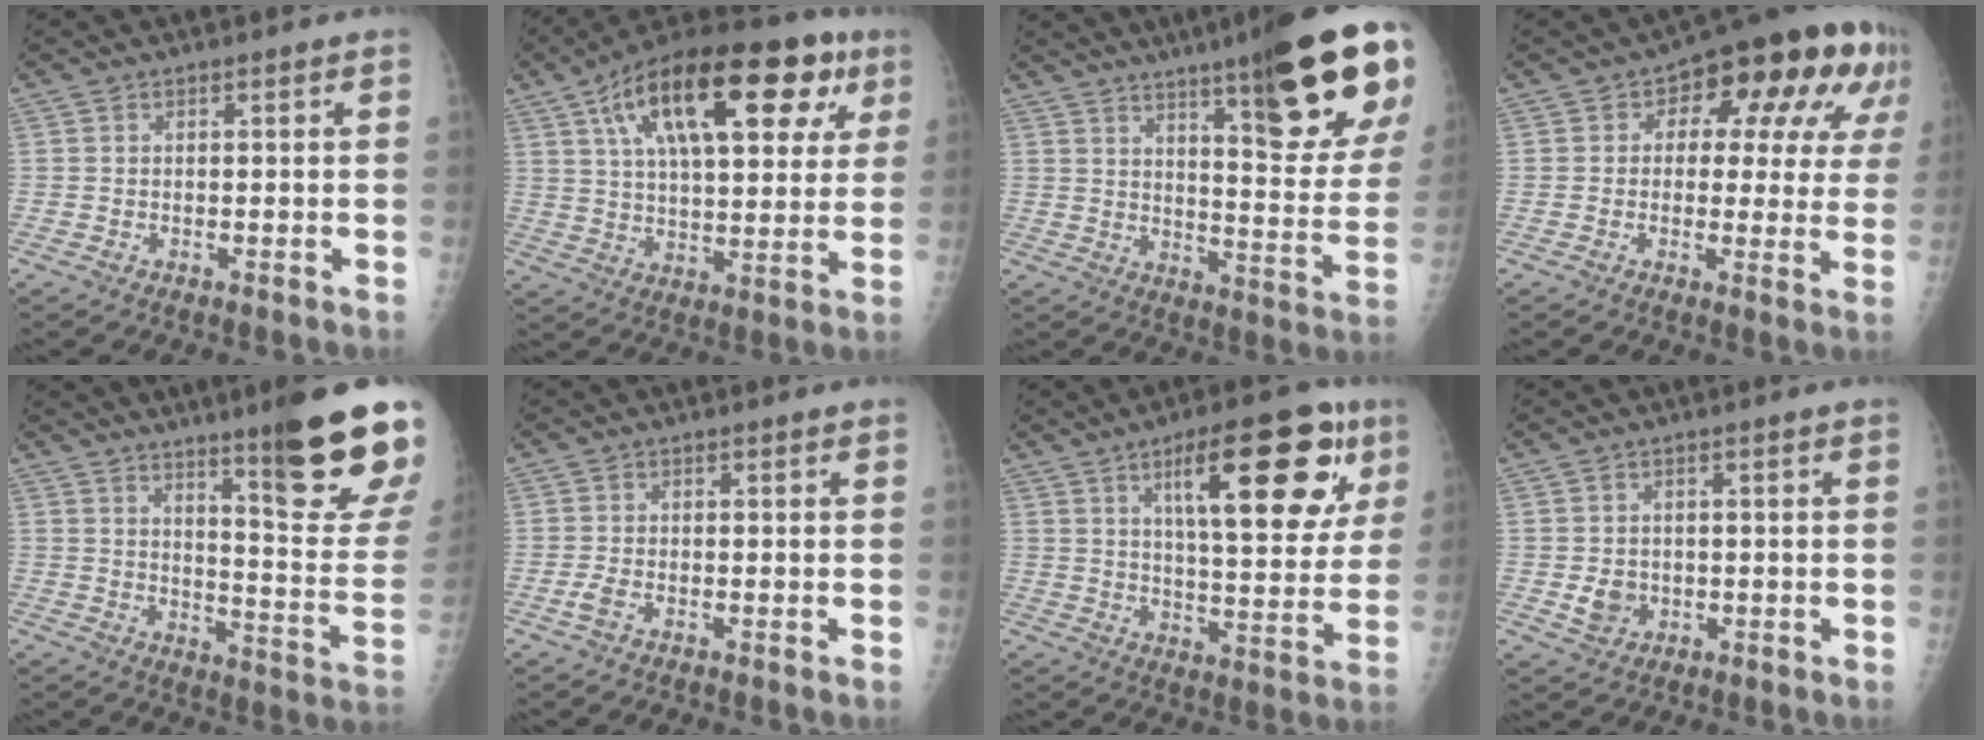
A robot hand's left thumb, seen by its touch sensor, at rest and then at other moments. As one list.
[{"total": 27.3, "force": [11.8, 12.0, 21.5], "torque": [-0.311, 0.018, 0.181]}, {"total": 24.5, "force": [13.9, 4.3, 19.7], "torque": [-0.244, -0.063, 0.195]}, {"total": 16.9, "force": [6.0, 9.2, 12.9], "torque": [-0.101, 0.012, 0.064]}, {"total": 19.4, "force": [12.6, 1.5, 14.6], "torque": [-0.166, -0.089, 0.182]}, {"total": 2.1, "force": [-1.1, 0.9, 1.5], "torque": [-0.040, 0.006, -0.023]}, {"total": 21.0, "force": [9.3, 6.9, 17.6], "torque": [-0.214, -0.021, 0.134]}, {"total": 3.9, "force": [-0.7, 3.4, 1.9], "torque": [-0.019, 0.002, -0.005]}]